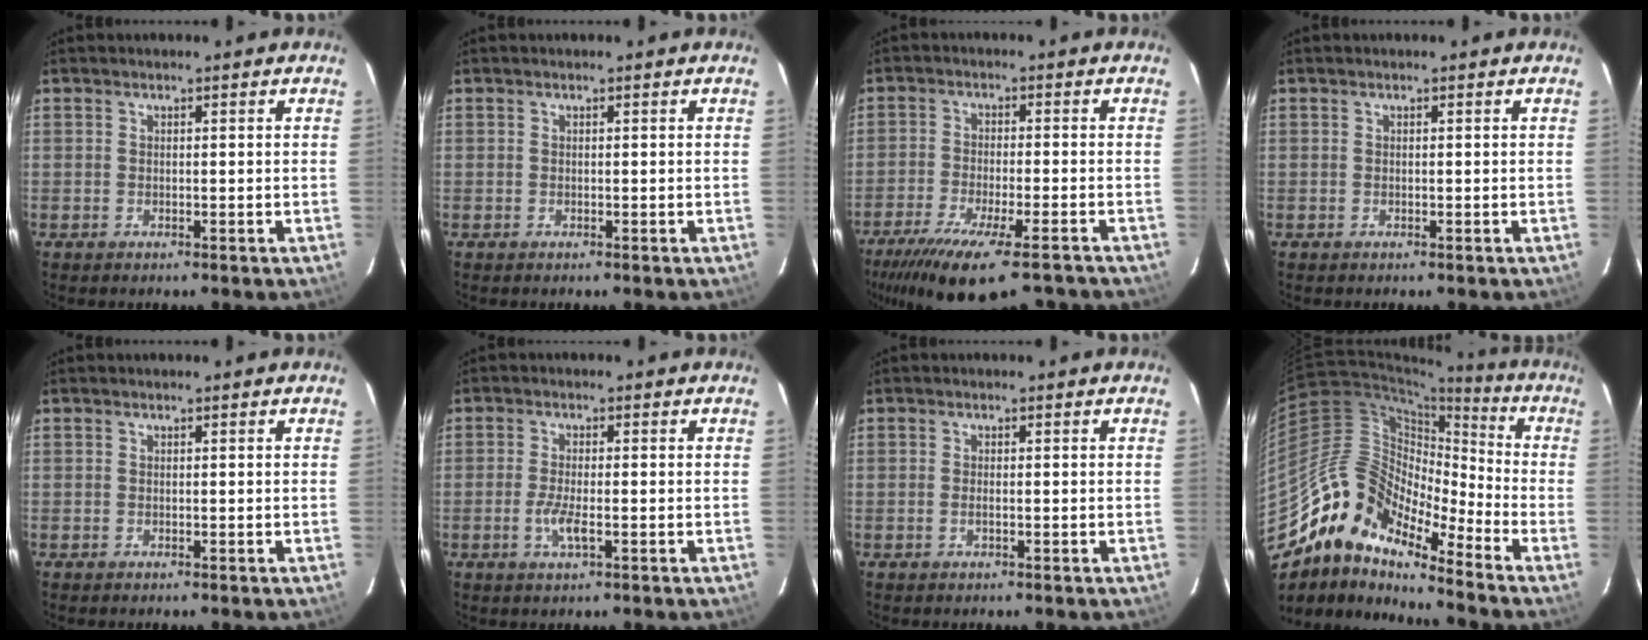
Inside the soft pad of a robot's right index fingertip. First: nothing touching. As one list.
[{"total": 0.0}, {"total": 17.3, "force": [-13.4, 3.5, 10.4], "torque": [-0.205, -0.054, -0.209]}, {"total": 0.0}, {"total": 0.0}, {"total": 3.6, "force": [-1.3, 0.7, 3.3], "torque": [-0.070, -0.006, -0.026]}, {"total": 1.0, "force": [-0.3, 0.3, 0.9], "torque": [-0.020, 0.000, -0.007]}, {"total": 15.3, "force": [-12.9, 5.1, 6.6], "torque": [-0.100, 0.009, -0.266]}]